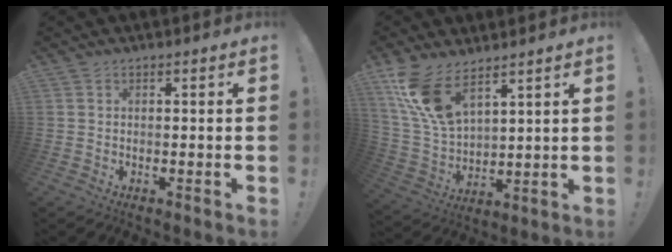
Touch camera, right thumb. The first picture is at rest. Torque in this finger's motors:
{"motor_torque": [0.12, 0.50, 1.15, 0.78, 0.11]}